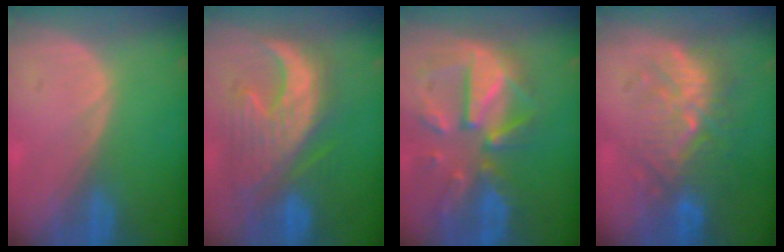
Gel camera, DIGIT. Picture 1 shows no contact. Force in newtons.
{"total": 11.1, "press": 10.7, "slide": 2.9}
{"total": 12.0, "press": 10.4, "slide": 5.9}
{"total": 9.5, "press": 9.0, "slide": 3.0}